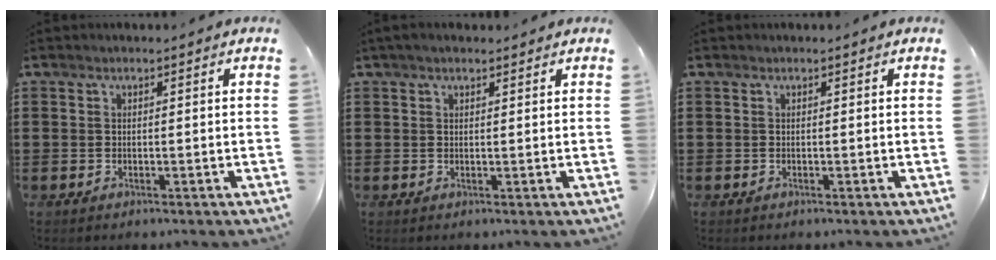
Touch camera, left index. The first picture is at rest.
{"total": 1.2, "force": [0.8, 0.5, 0.7], "torque": [-0.016, 0.004, 0.015]}
{"total": 0.0}